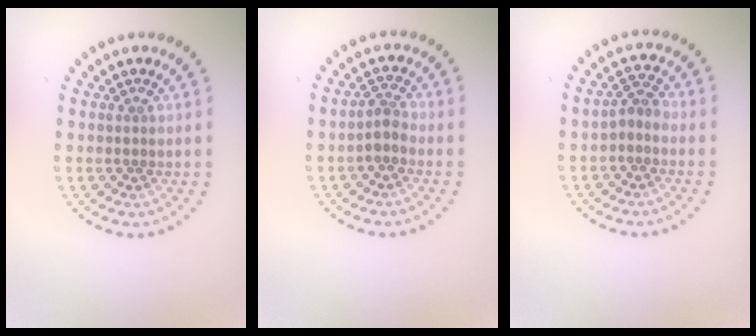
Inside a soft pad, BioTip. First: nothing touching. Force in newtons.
{"total": 1.6, "press": 1.3, "slide": 0.9}
{"total": 1.4, "press": 1.2, "slide": 0.8}